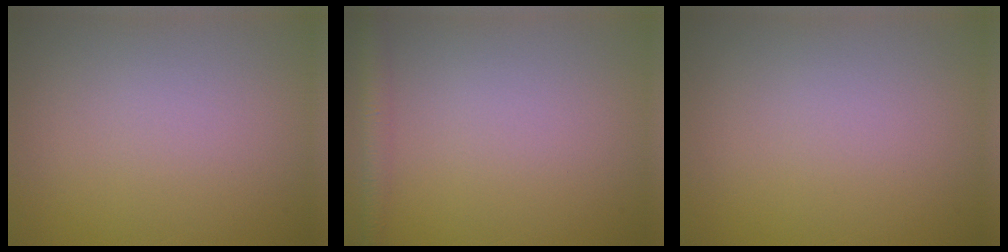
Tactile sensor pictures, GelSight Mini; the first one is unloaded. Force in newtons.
{"total": 2.1, "press": 2.1, "slide": 0.1}
{"total": 0.0}